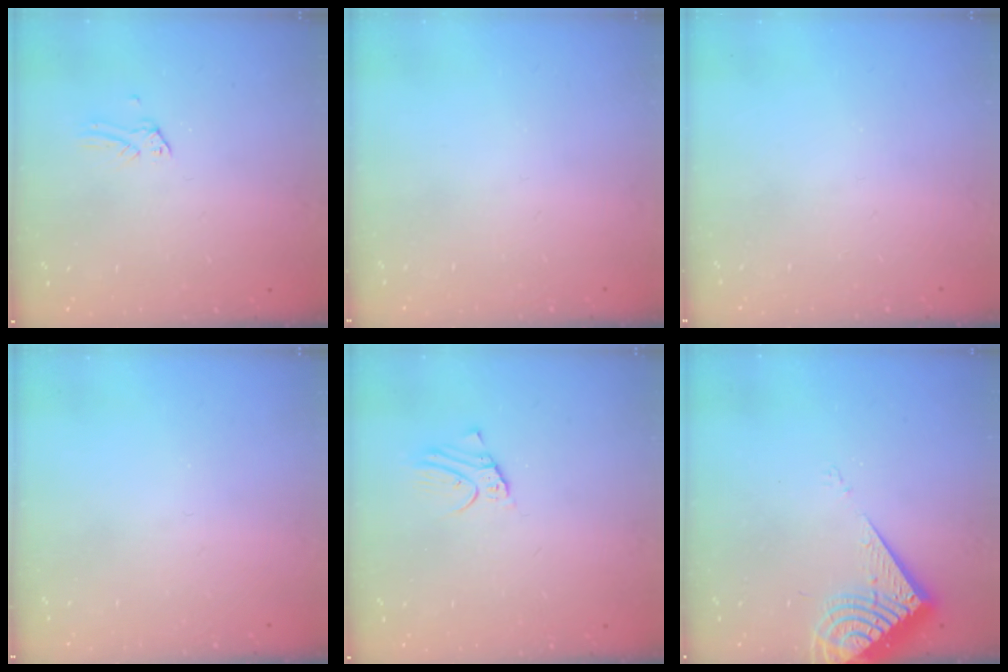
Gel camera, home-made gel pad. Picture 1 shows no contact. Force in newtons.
{"total": 0.0}
{"total": 0.0}
{"total": 0.0}
{"total": 2.4, "press": 2.4, "slide": 0.1}
{"total": 10.0, "press": 9.9, "slide": 1.3}